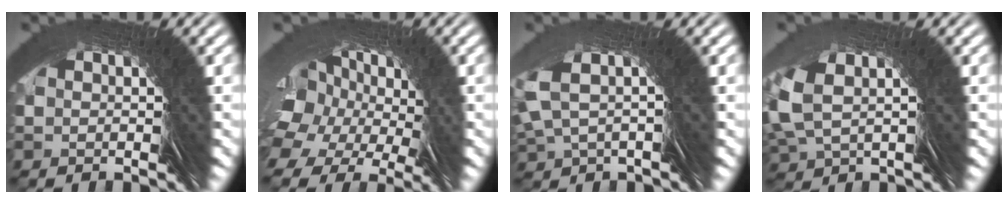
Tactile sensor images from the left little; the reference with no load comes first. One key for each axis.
{"total": 6.9, "fx": 4.5, "fy": 3.5, "fz": 3.8, "tx": -0.044, "ty": 0.035, "tz": 0.049}
{"total": 3.6, "fx": 3.4, "fy": -1.3, "fz": 0.2, "tx": -0.009, "ty": 0.033, "tz": 0.042}
{"total": 1.5, "fx": 1.4, "fy": -0.2, "fz": 0.5, "tx": -0.030, "ty": 0.007, "tz": 0.019}